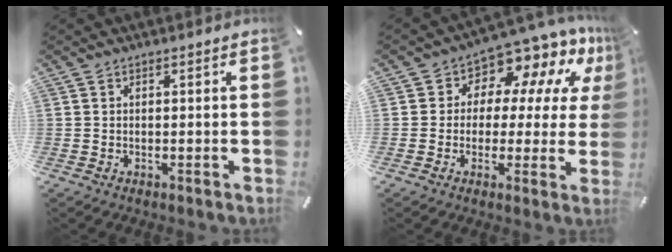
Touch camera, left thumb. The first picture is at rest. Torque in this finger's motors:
{"motor_torque": [1.36, 1.35, 0.20, -0.09, 0.04]}